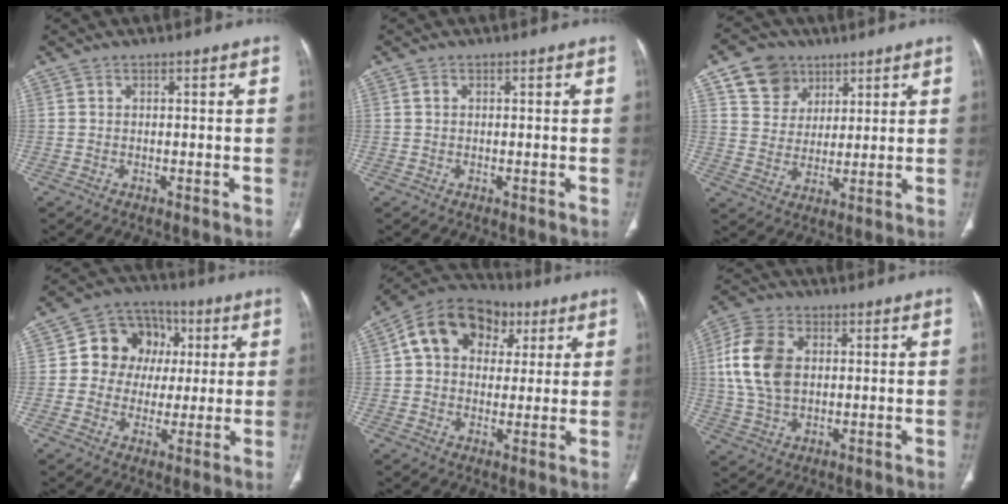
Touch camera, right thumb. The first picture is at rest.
{"total": 0.7, "force": [0.2, 0.4, 0.5], "torque": [-0.008, 0.003, 0.004]}
{"total": 9.7, "force": [5.2, 7.6, 2.9], "torque": [-0.025, -0.019, 0.099]}
{"total": 12.4, "force": [1.7, 10.9, 5.6], "torque": [-0.042, 0.016, 0.022]}
{"total": 15.5, "force": [5.0, 11.7, 8.9], "torque": [-0.119, 0.018, 0.072]}
{"total": 12.4, "force": [1.9, 8.3, 9.0], "torque": [-0.176, 0.005, 0.035]}